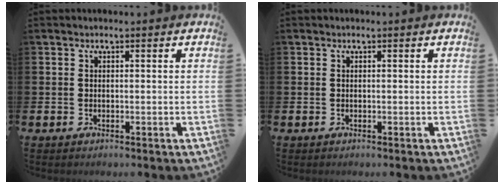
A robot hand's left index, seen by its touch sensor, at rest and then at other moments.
{"total": 0.0}